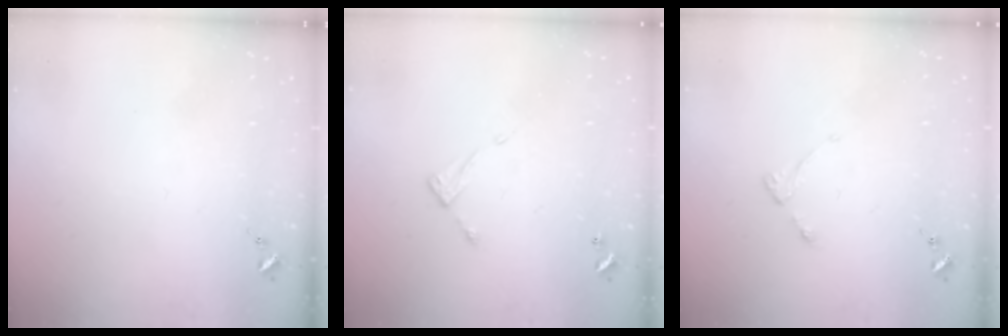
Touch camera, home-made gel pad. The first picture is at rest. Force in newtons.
{"total": 5.1, "press": 5.1, "slide": 0.4}
{"total": 2.8, "press": 2.7, "slide": 0.5}